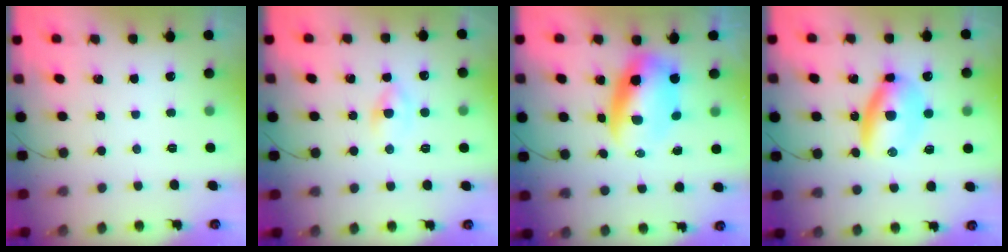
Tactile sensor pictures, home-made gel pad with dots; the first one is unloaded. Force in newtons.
{"total": 2.2, "press": 1.9, "slide": 1.1}
{"total": 9.0, "press": 8.7, "slide": 2.1}
{"total": 7.4, "press": 7.2, "slide": 1.8}